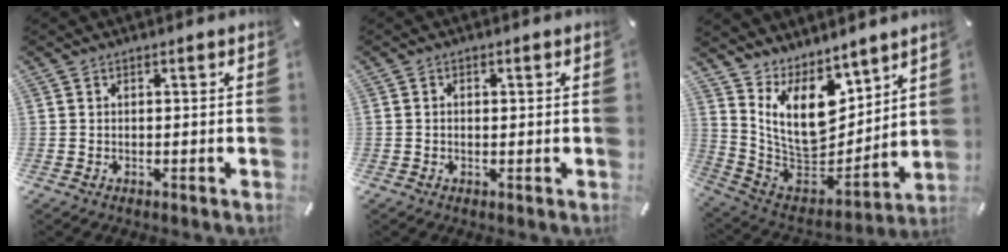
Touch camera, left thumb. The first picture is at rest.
{"total": 1.0, "force": [-0.1, 0.8, 0.6], "torque": [-0.012, 0.004, -0.004]}
{"total": 15.5, "force": [7.4, 10.0, 9.2], "torque": [-0.199, -0.067, 0.143]}